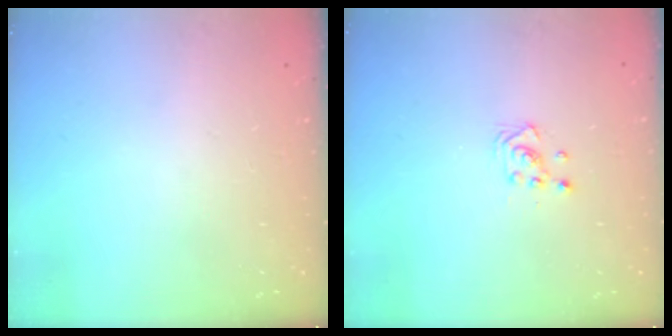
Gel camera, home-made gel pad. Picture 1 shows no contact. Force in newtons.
{"total": 2.9, "press": 2.8, "slide": 0.3}